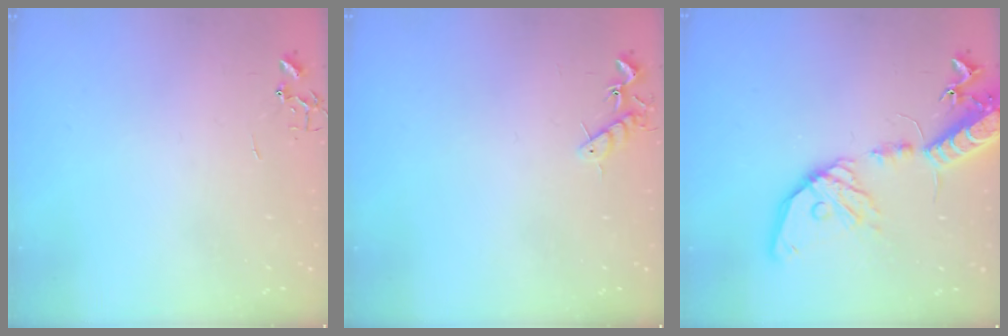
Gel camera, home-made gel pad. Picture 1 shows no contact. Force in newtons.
{"total": 7.0, "press": 6.9, "slide": 0.9}
{"total": 19.5, "press": 19.2, "slide": 3.6}